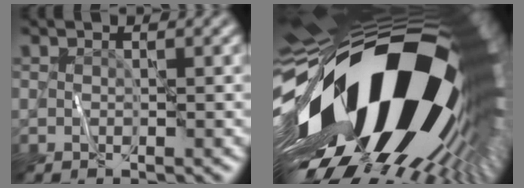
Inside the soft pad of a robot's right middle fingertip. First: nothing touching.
{"total": 22.3, "force": [-0.8, 11.5, 19.1], "torque": [-0.345, -0.077, -0.015]}